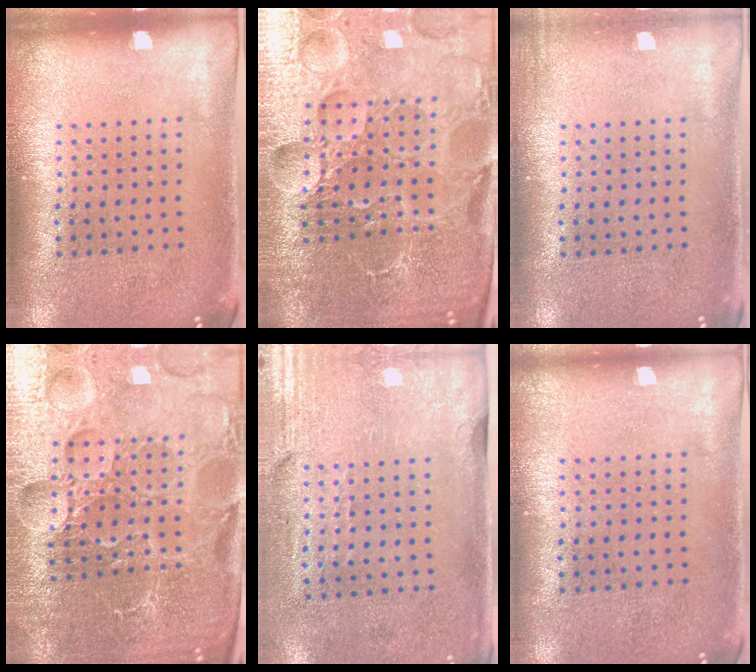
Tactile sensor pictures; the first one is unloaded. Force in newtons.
{"total": 6.3, "press": 5.8, "slide": 2.5}
{"total": 0.8, "press": 0.7, "slide": 0.1}
{"total": 5.6, "press": 5.2, "slide": 2.1}
{"total": 2.9, "press": 2.5, "slide": 1.5}
{"total": 0.0}